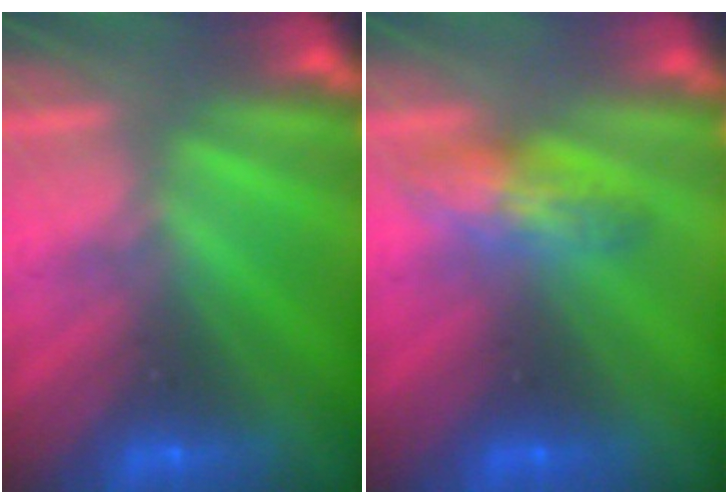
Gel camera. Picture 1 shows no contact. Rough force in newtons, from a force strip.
{"total": 2.6}